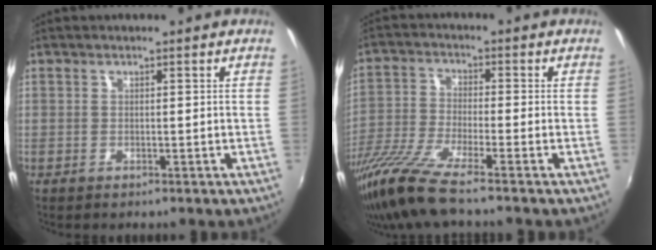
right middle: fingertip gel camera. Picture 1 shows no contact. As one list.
[{"total": 11.6, "force": [-9.0, 0.0, 7.3], "torque": [-0.158, -0.035, -0.176]}]